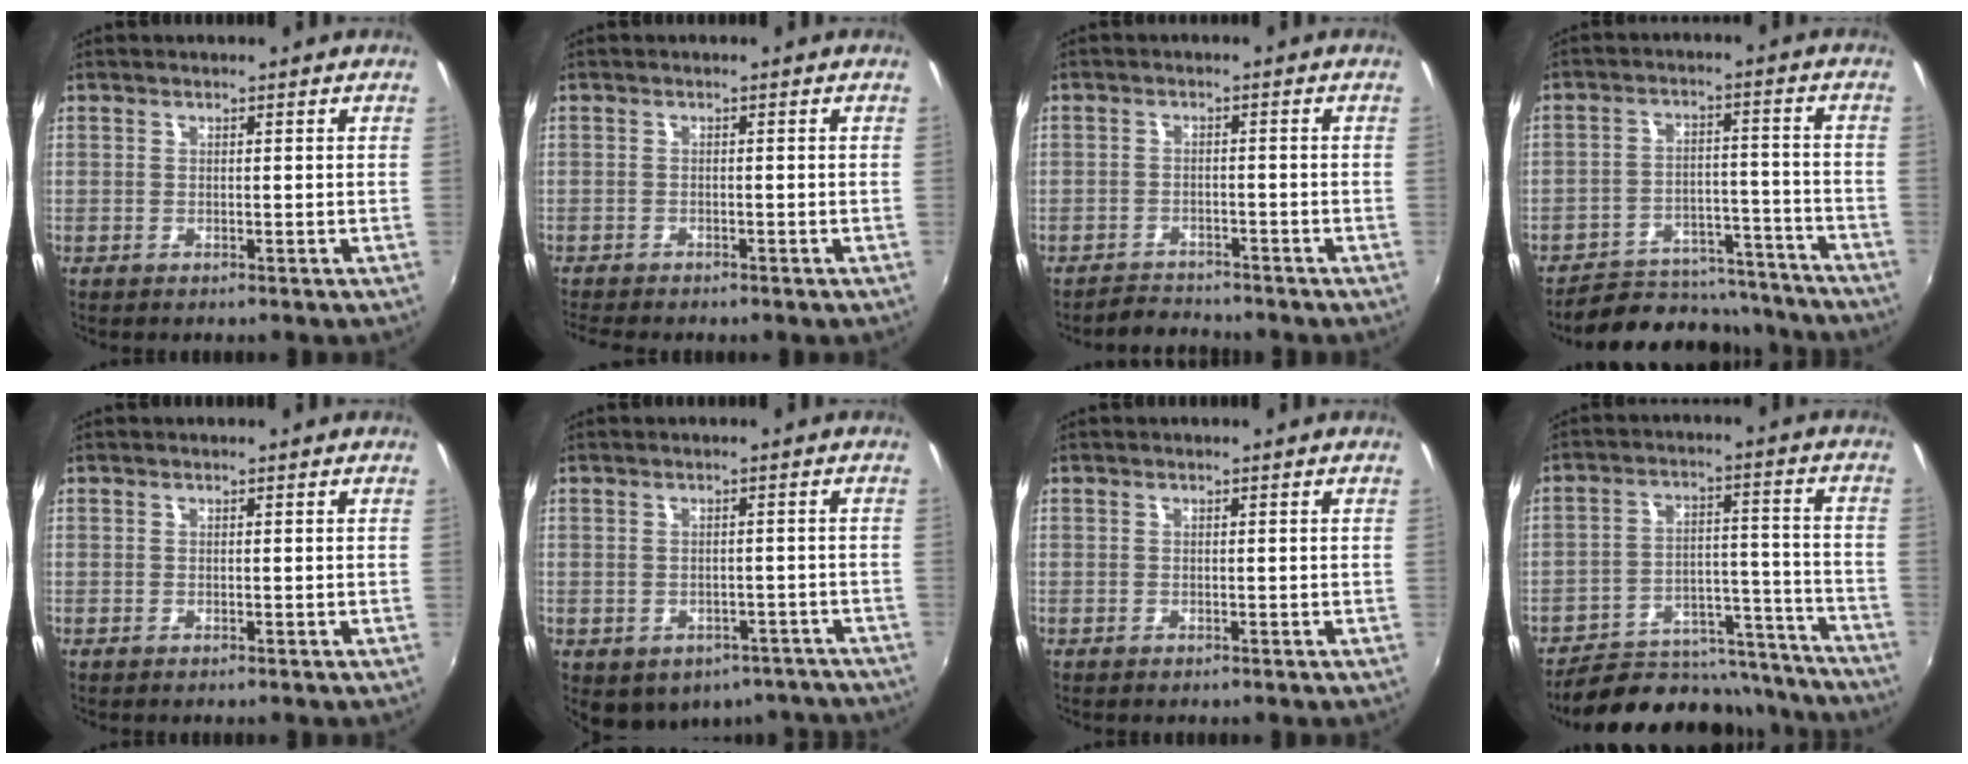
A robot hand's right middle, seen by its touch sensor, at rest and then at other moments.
{"total": 4.0, "force": [-3.6, 0.5, 1.5], "torque": [-0.038, -0.018, -0.060]}
{"total": 3.5, "force": [-3.2, 1.2, -0.4], "torque": [-0.006, 0.010, -0.057]}
{"total": 16.8, "force": [-15.0, 6.2, 4.2], "torque": [-0.088, 0.036, -0.192]}
{"total": 0.0}
{"total": 13.1, "force": [-9.0, 8.0, 5.2], "torque": [-0.105, -0.005, -0.089]}
{"total": 0.0}
{"total": 21.7, "force": [-19.2, 7.8, 6.2], "torque": [-0.112, 0.046, -0.245]}